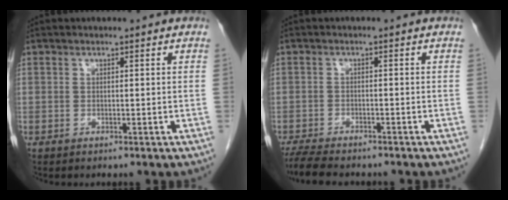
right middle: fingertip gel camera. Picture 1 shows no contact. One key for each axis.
{"total": 7.8, "fx": -6.7, "fy": 1.6, "fz": 3.6, "tx": -0.059, "ty": -0.016, "tz": -0.107}